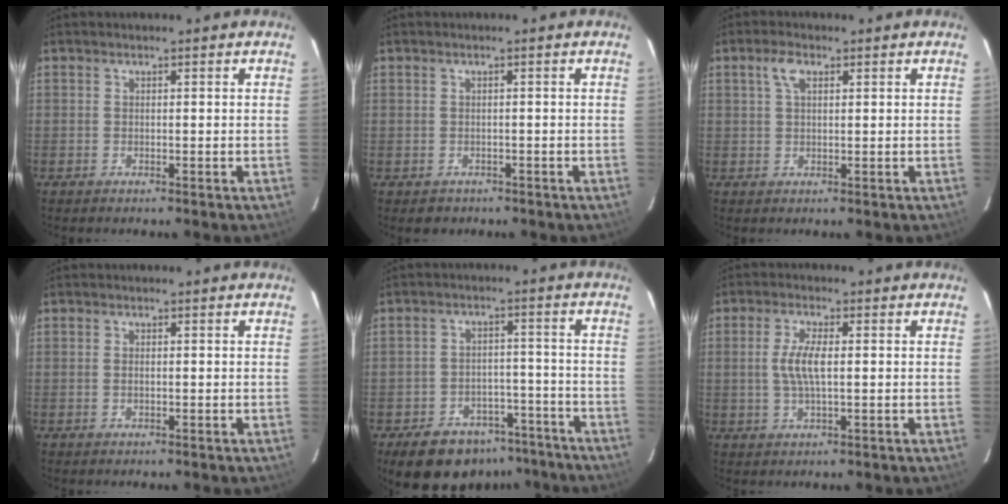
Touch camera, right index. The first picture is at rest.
{"total": 1.9, "force": [-0.8, 1.7, 0.1], "torque": [-0.003, 0.003, -0.006]}
{"total": 3.1, "force": [1.3, 1.5, 2.3], "torque": [-0.047, 0.008, 0.025]}
{"total": 1.0, "force": [-0.1, 0.5, 0.9], "torque": [-0.017, 0.001, -0.002]}
{"total": 14.4, "force": [-10.6, 8.3, 5.0], "torque": [-0.107, 0.027, -0.126]}
{"total": 5.6, "force": [0.3, 1.8, 5.3], "torque": [-0.104, 0.002, 0.008]}